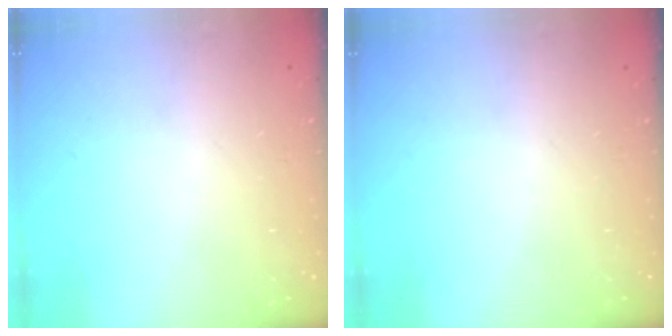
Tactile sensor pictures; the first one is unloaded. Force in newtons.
{"total": 0.0}